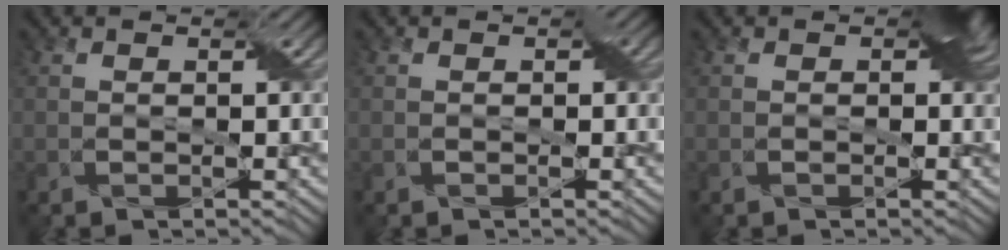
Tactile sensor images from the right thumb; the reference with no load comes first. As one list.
[{"total": 0.8, "force": [0.0, 0.6, 0.5], "torque": [-0.004, 0.001, -0.001]}, {"total": 2.7, "force": [0.4, 1.8, 2.0], "torque": [-0.022, 0.000, 0.003]}]